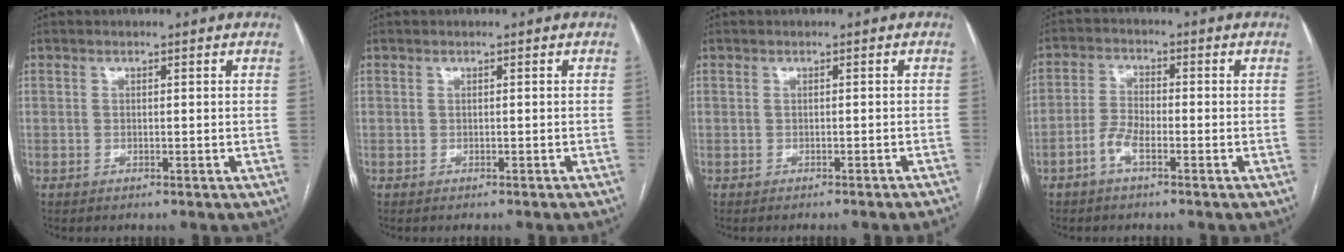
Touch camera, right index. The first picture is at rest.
{"total": 1.6, "force": [-1.3, -0.2, 0.8], "torque": [-0.012, 0.006, -0.014]}
{"total": 5.1, "force": [-4.7, -0.7, 1.7], "torque": [-0.009, -0.015, -0.052]}
{"total": 3.9, "force": [-2.2, 1.1, 3.0], "torque": [-0.067, 0.006, -0.044]}